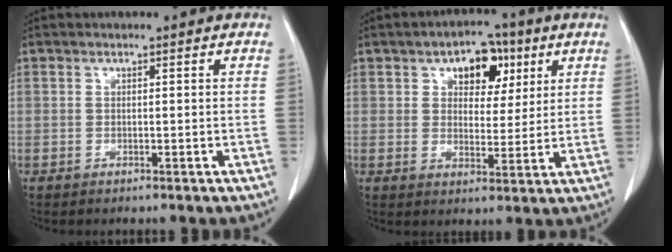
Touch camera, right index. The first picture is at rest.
{"total": 8.0, "force": [3.7, 4.8, 5.2], "torque": [-0.068, 0.020, 0.057]}